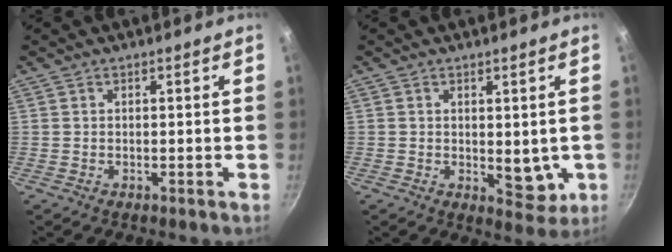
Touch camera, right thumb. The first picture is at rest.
{"total": 6.2, "force": [-0.1, 3.6, 5.0], "torque": [-0.061, -0.016, 0.004]}